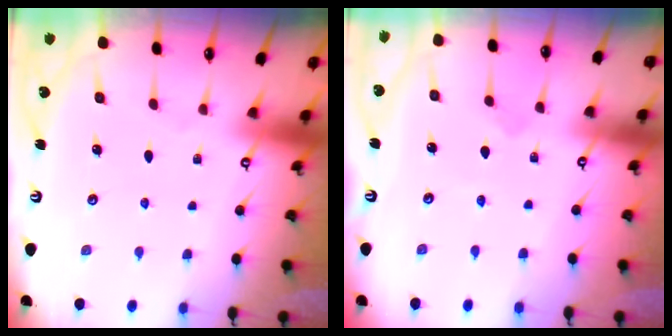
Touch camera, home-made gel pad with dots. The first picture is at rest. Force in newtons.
{"total": 1.6, "press": 1.6, "slide": 0.1}